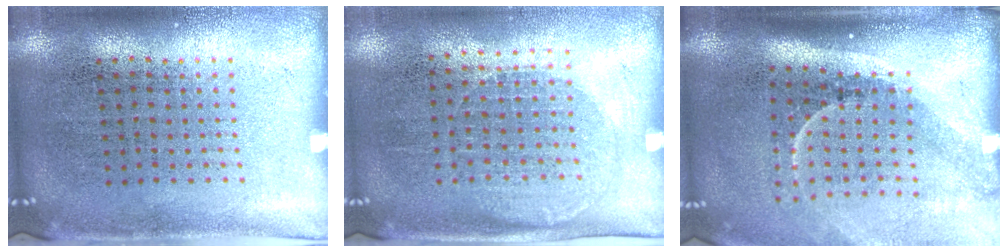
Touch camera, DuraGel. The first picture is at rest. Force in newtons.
{"total": 1.2, "press": 1.1, "slide": 0.6}
{"total": 2.2, "press": 1.4, "slide": 1.6}